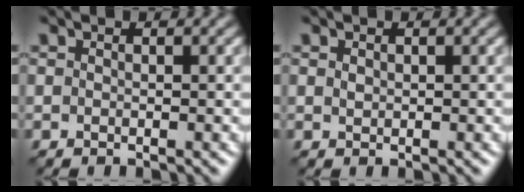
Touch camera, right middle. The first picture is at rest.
{"total": 0.5, "force": [0.2, 0.4, 0.3], "torque": [-0.010, 0.000, 0.006]}